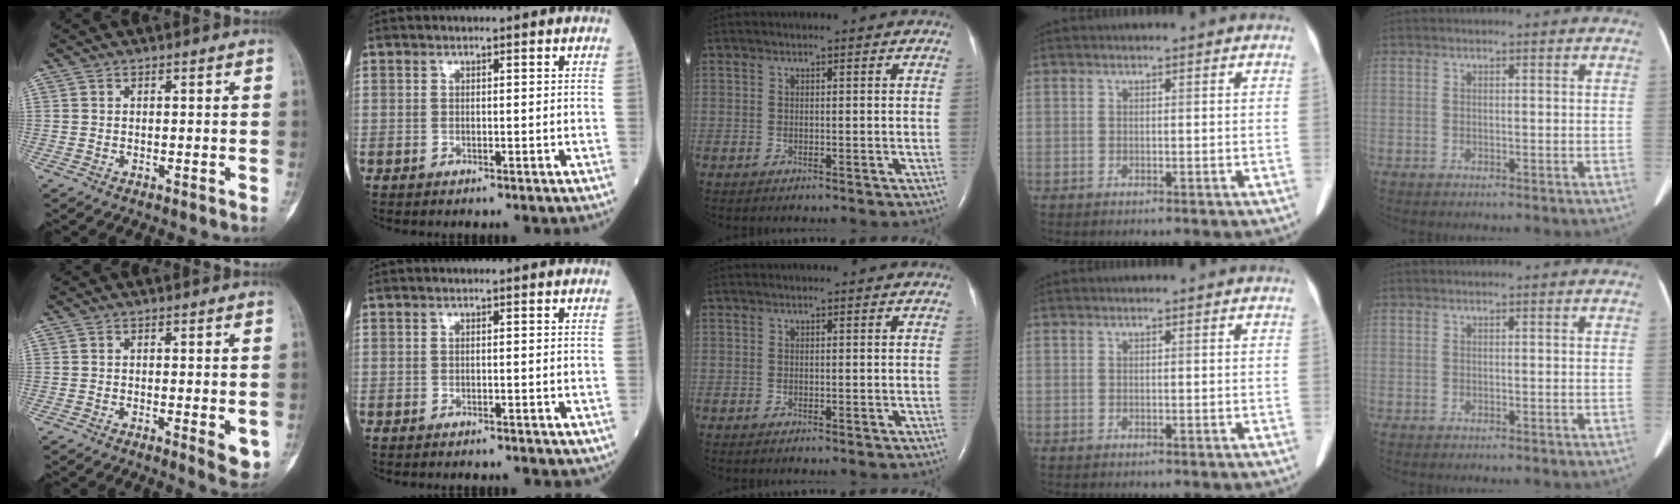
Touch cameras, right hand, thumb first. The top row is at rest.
{"thumb": {"total": 4.4, "force": [-0.9, 1.3, 4.1], "torque": [-0.050, -0.010, -0.012]}, "index": {"total": 0.9, "force": [-0.6, 0.4, 0.5], "torque": [-0.008, 0.000, -0.004]}}